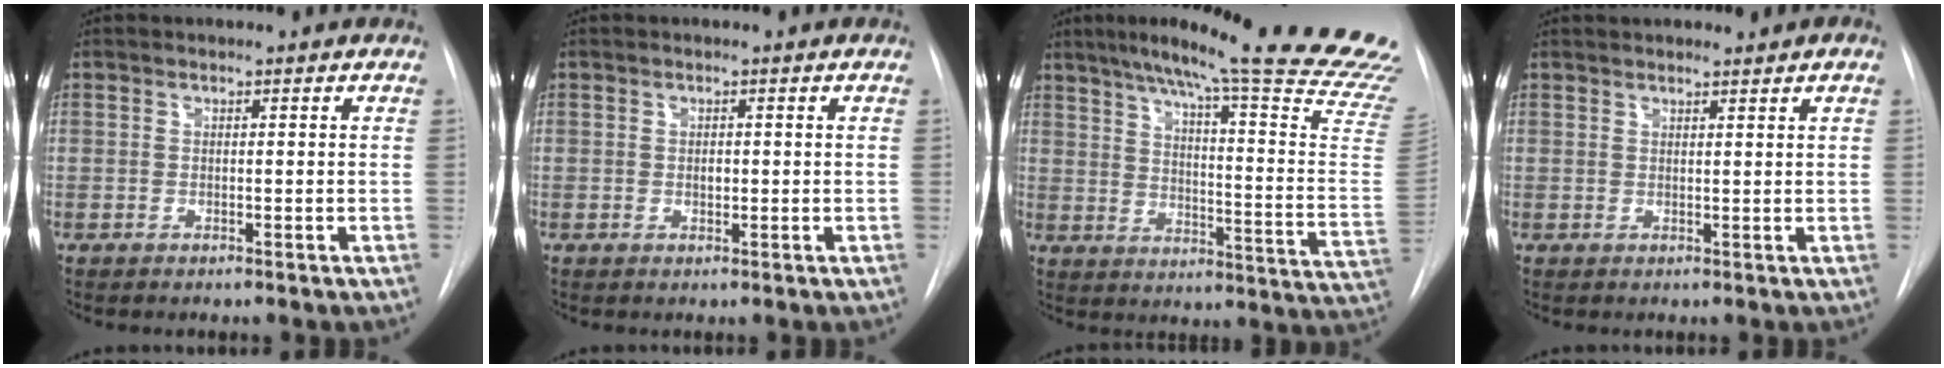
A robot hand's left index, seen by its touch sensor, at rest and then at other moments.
{"total": 1.0, "force": [-0.6, 0.6, 0.6], "torque": [-0.007, -0.006, -0.010]}
{"total": 29.5, "force": [24.9, -0.6, 15.7], "torque": [-0.195, -0.110, 0.310]}
{"total": 3.7, "force": [3.2, 0.5, 1.6], "torque": [-0.017, 0.013, 0.037]}